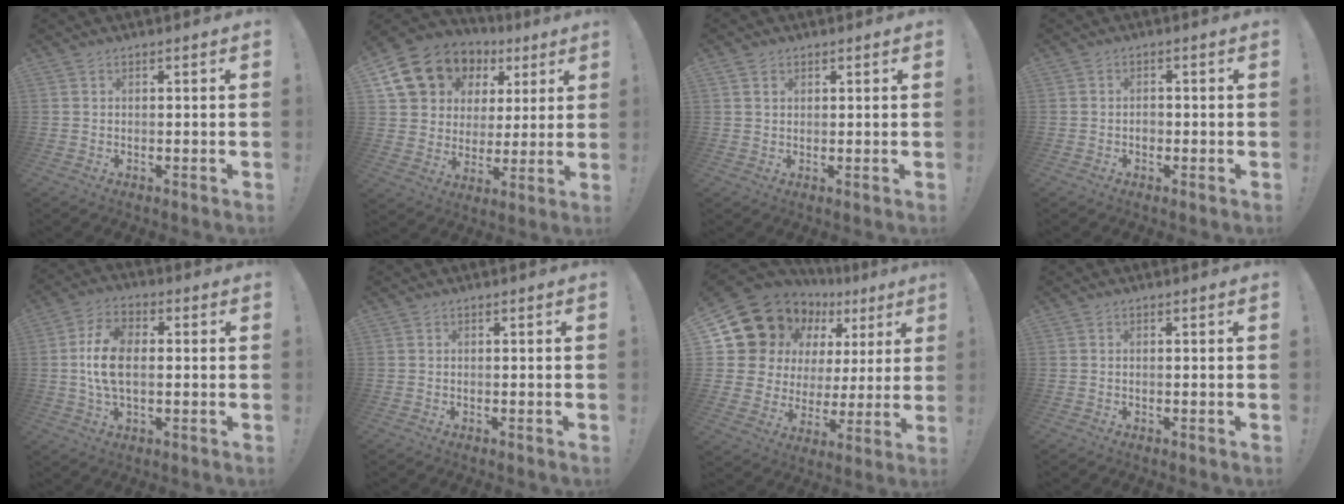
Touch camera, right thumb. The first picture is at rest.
{"total": 15.5, "force": [8.4, 11.7, 5.7], "torque": [-0.098, -0.042, 0.177]}
{"total": 2.3, "force": [1.2, 1.8, 0.8], "torque": [-0.001, -0.003, 0.020]}
{"total": 2.1, "force": [-1.0, 1.5, 0.9], "torque": [-0.009, 0.002, -0.020]}
{"total": 11.3, "force": [0.2, 6.9, 9.0], "torque": [-0.158, 0.003, 0.005]}
{"total": 0.0}
{"total": 16.1, "force": [11.8, 8.9, 6.4], "torque": [-0.104, -0.092, 0.233]}
{"total": 0.0}